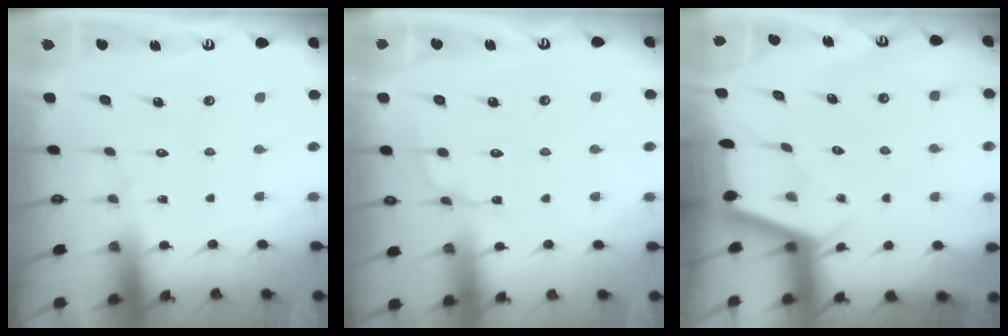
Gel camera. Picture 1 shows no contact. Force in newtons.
{"total": 2.7, "press": 2.7, "slide": 0.3}
{"total": 2.2, "press": 2.2, "slide": 0.1}